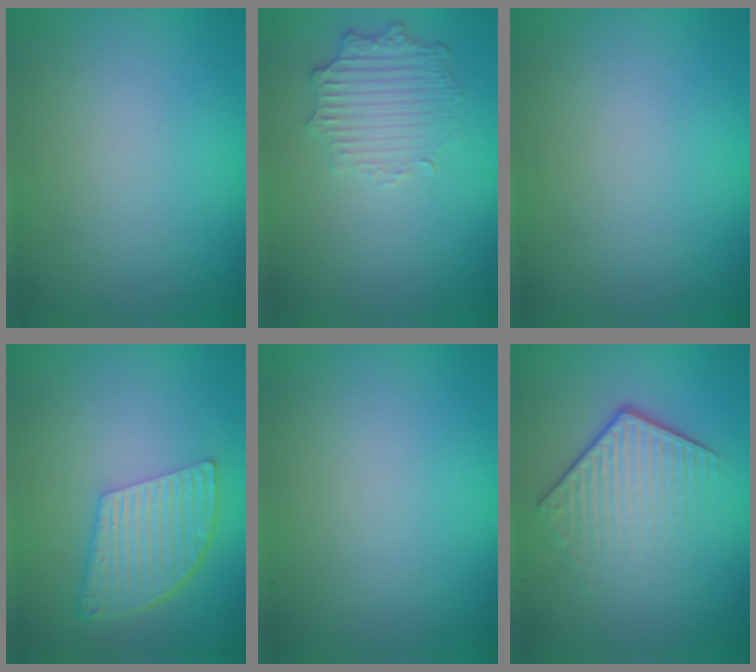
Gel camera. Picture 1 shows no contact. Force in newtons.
{"total": 2.5, "press": 2.3, "slide": 1.0}
{"total": 0.0}
{"total": 5.6, "press": 4.3, "slide": 3.6}
{"total": 0.0}
{"total": 4.3, "press": 2.8, "slide": 3.3}